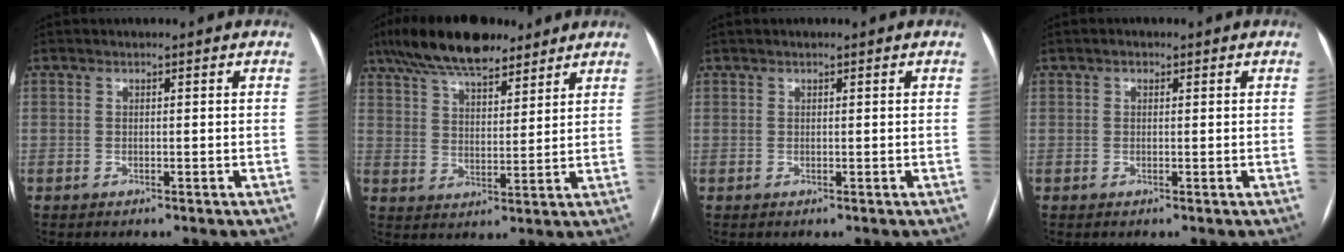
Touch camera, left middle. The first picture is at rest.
{"total": 14.2, "force": [11.0, 4.5, 7.8], "torque": [-0.148, 0.035, 0.190]}
{"total": 0.6, "force": [0.4, 0.0, 0.3], "torque": [-0.009, 0.009, 0.009]}
{"total": 0.6, "force": [0.2, 0.5, 0.3], "torque": [-0.004, 0.002, 0.001]}